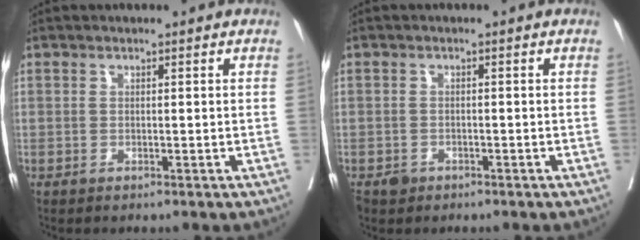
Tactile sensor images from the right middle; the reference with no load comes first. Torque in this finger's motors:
{"motor_torque": [0.28, -0.24, 0.07, 0.02]}